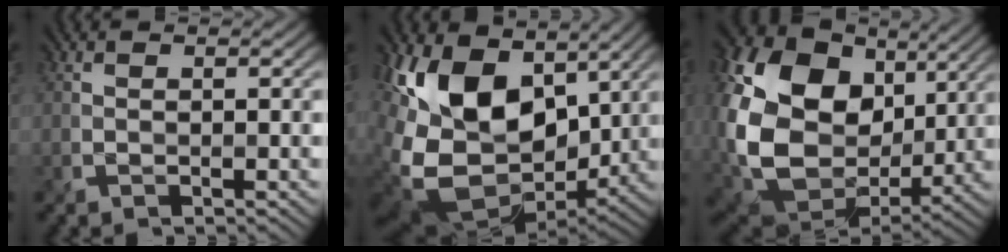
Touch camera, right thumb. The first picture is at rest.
{"total": 17.9, "force": [1.6, 12.2, 13.0], "torque": [-0.285, -0.021, 0.038]}
{"total": 22.2, "force": [4.9, 17.3, 13.1], "torque": [-0.363, -0.001, 0.127]}